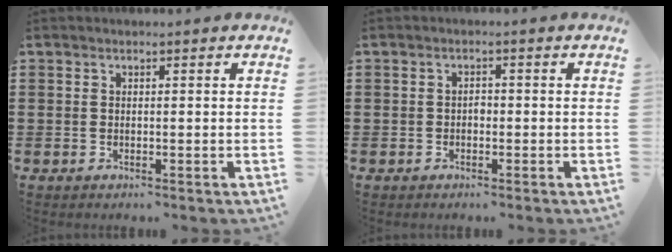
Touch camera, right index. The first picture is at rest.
{"total": 1.1, "force": [-0.4, 0.7, 0.8], "torque": [-0.017, 0.000, -0.007]}